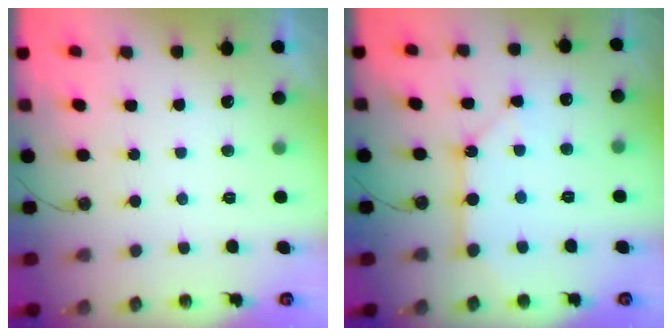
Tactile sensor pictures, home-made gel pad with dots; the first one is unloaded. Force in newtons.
{"total": 8.2, "press": 8.2, "slide": 0.8}